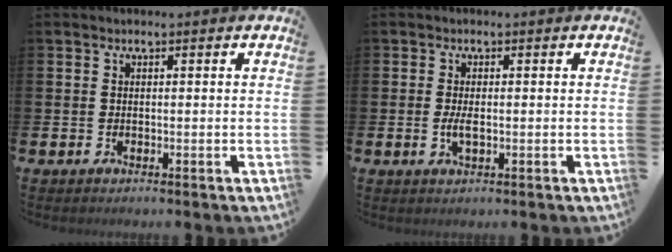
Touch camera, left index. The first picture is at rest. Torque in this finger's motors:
{"motor_torque": [0.53, -0.01, 0.08, 0.08]}